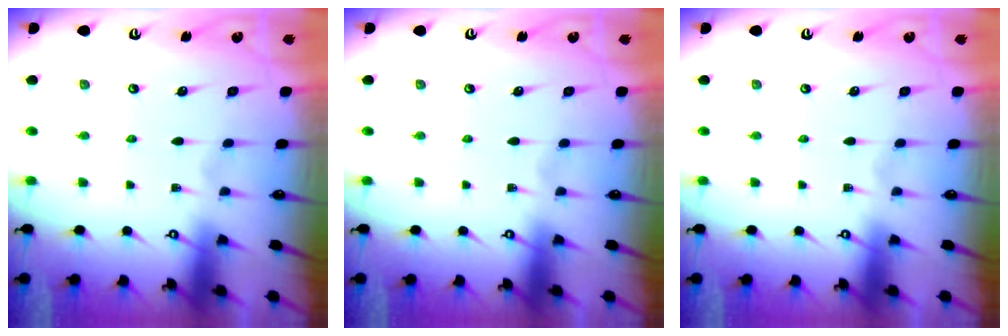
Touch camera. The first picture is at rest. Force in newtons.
{"total": 0.0}
{"total": 0.0}